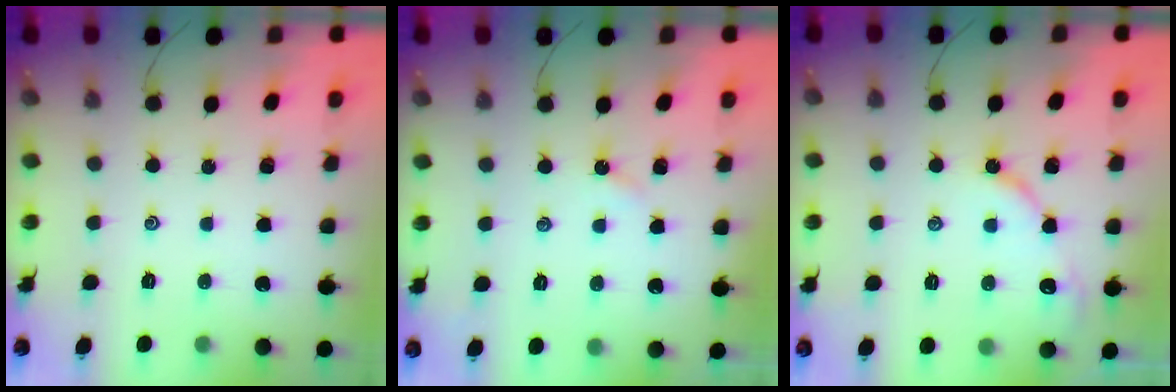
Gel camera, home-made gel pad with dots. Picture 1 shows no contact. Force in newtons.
{"total": 1.5, "press": 1.5, "slide": 0.3}
{"total": 7.2, "press": 7.1, "slide": 0.8}